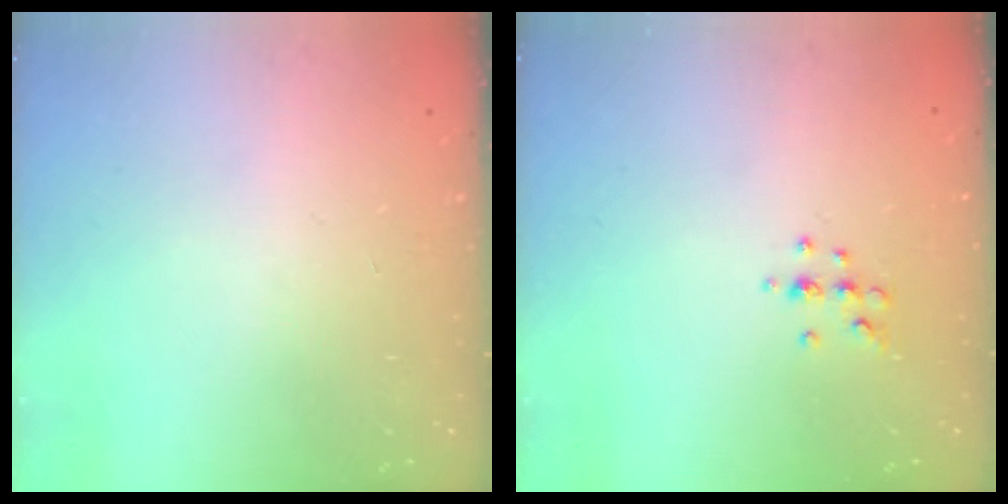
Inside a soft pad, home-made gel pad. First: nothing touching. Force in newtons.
{"total": 4.8, "press": 4.4, "slide": 1.8}